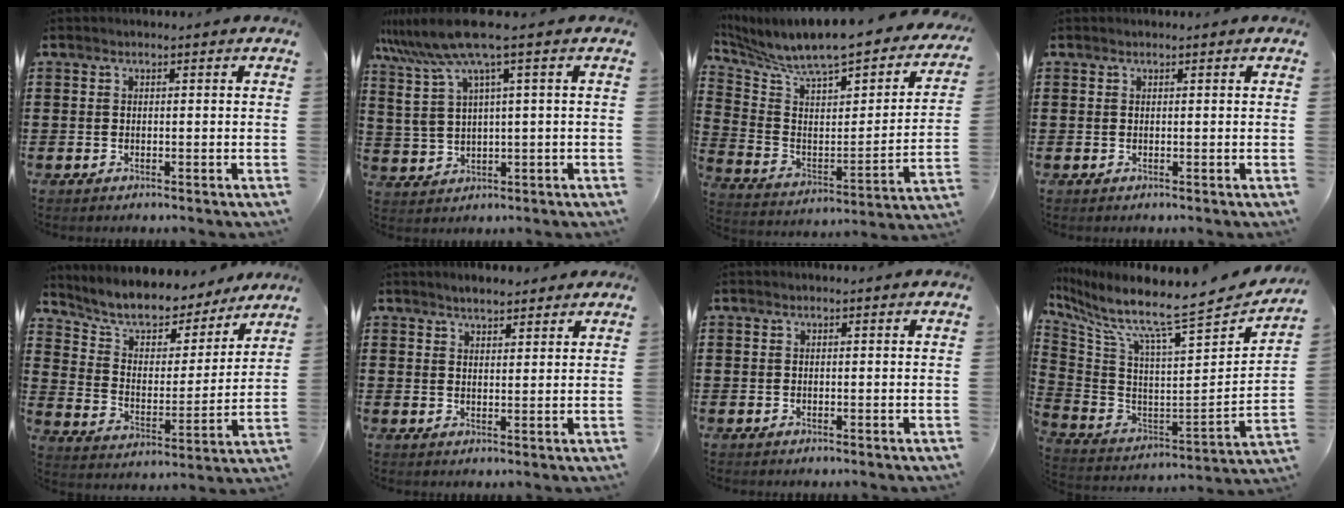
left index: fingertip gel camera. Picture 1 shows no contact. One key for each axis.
{"total": 8.0, "fx": 4.5, "fy": 0.3, "fz": 6.6, "tx": -0.163, "ty": -0.028, "tz": 0.072}
{"total": 7.2, "fx": 6.4, "fy": 1.2, "fz": 3.0, "tx": -0.095, "ty": -0.064, "tz": 0.101}
{"total": 0.0}
{"total": 7.2, "fx": 6.7, "fy": 2.2, "fz": 1.6, "tx": -0.069, "ty": -0.049, "tz": 0.115}
{"total": 2.6, "fx": 2.5, "fy": 0.6, "fz": 0.4, "tx": -0.014, "ty": 0.003, "tz": 0.048}
{"total": 0.0}
{"total": 8.3, "fx": 6.9, "fy": -0.4, "fz": 4.6, "tx": -0.111, "ty": -0.078, "tz": 0.100}